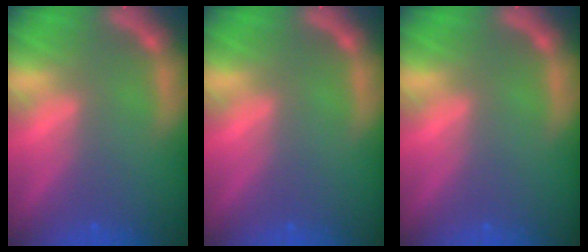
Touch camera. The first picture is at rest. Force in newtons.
{"total": 0.0}
{"total": 0.0}